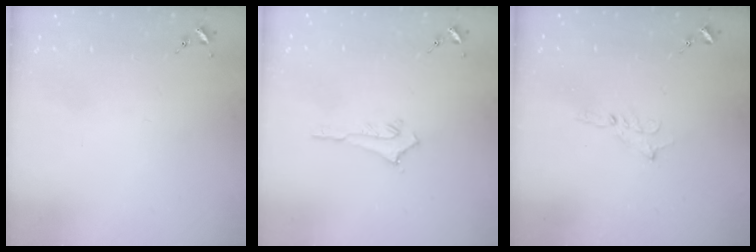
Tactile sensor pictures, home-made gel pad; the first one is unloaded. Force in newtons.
{"total": 2.9, "press": 2.9, "slide": 0.2}
{"total": 2.5, "press": 2.5, "slide": 0.2}